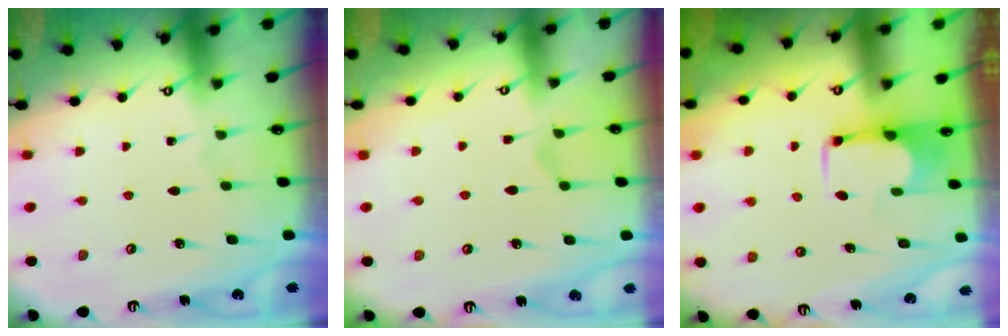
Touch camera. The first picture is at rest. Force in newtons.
{"total": 1.9, "press": 1.5, "slide": 1.2}
{"total": 1.8, "press": 1.6, "slide": 0.9}